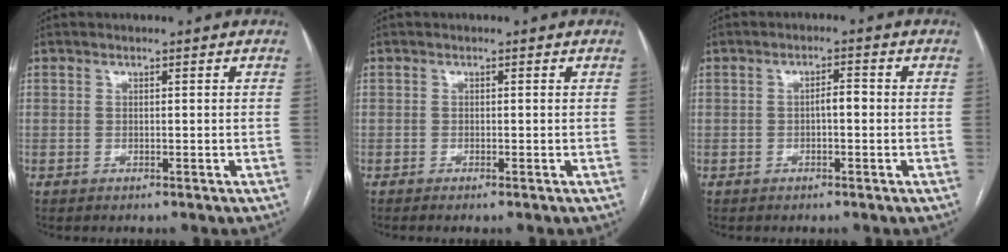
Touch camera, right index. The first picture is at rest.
{"total": 0.6, "force": [-0.4, -0.1, 0.4], "torque": [-0.010, -0.001, -0.009]}
{"total": 2.1, "force": [-0.3, 0.7, 2.0], "torque": [-0.029, 0.006, -0.006]}